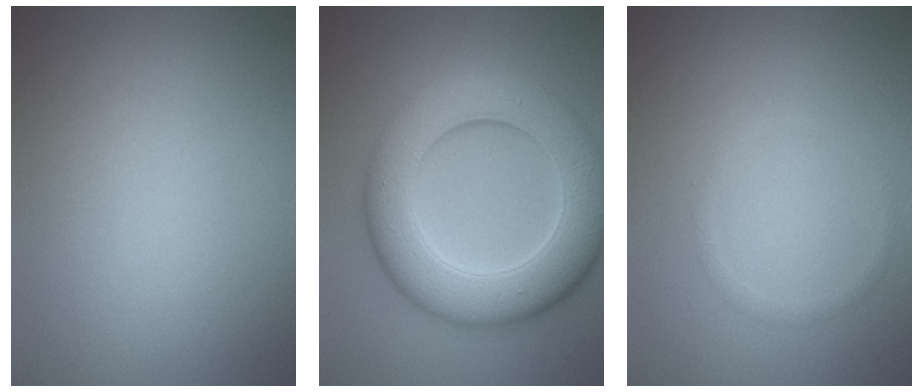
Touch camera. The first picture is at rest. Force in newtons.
{"total": 9.8, "press": 9.8, "slide": 0.2}
{"total": 0.8, "press": 0.8, "slide": 0.1}